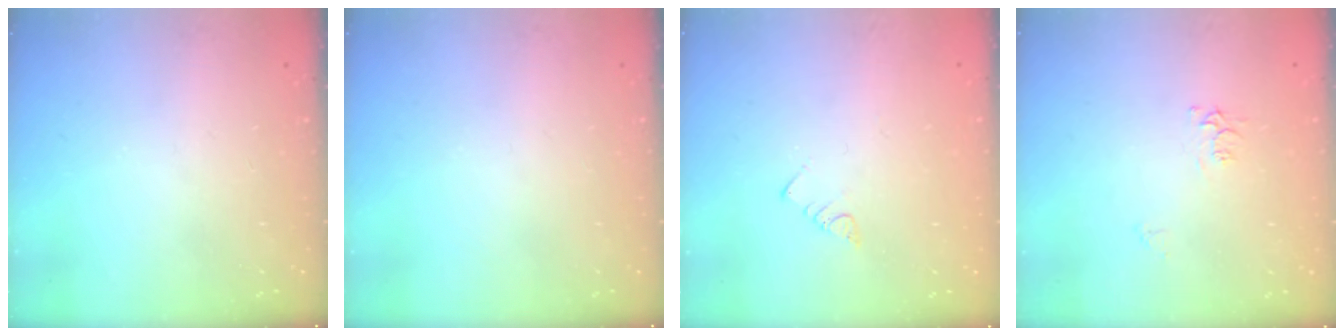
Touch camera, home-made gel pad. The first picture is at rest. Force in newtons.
{"total": 0.0}
{"total": 3.0, "press": 3.0, "slide": 0.2}
{"total": 5.0, "press": 5.0, "slide": 0.7}